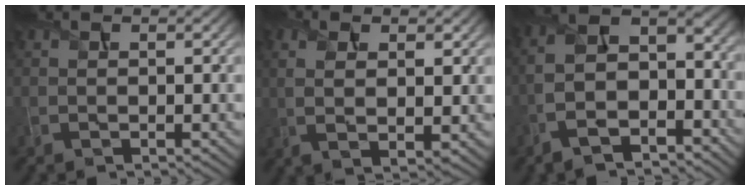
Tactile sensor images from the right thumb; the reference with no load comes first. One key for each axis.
{"total": 5.5, "fx": 1.4, "fy": 2.3, "fz": 4.8, "tx": -0.097, "ty": -0.002, "tz": 0.021}
{"total": 10.7, "fx": -5.4, "fy": 5.6, "fz": 7.3, "tx": -0.160, "ty": -0.020, "tz": -0.107}